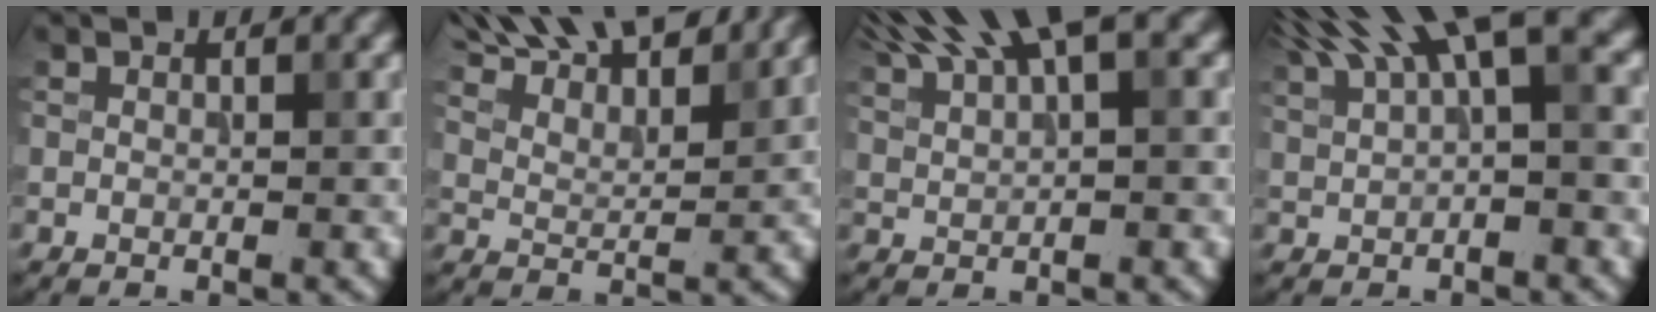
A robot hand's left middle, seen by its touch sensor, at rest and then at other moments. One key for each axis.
{"total": 13.2, "fx": 11.1, "fy": 3.7, "fz": 6.1, "tx": -0.107, "ty": 0.008, "tz": 0.155}
{"total": 7.2, "fx": 4.8, "fy": 1.6, "fz": 5.1, "tx": -0.096, "ty": 0.019, "tz": 0.087}
{"total": 8.3, "fx": 4.4, "fy": 2.4, "fz": 6.6, "tx": -0.117, "ty": 0.027, "tz": 0.079}